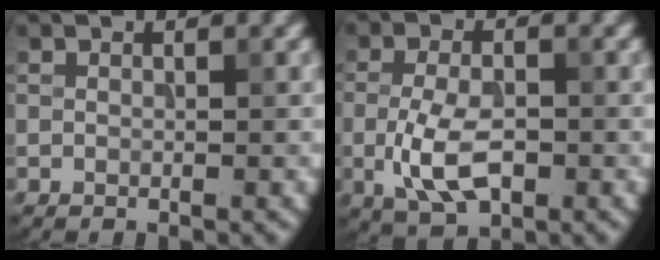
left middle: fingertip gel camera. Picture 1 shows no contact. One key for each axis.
{"total": 4.8, "fx": -1.3, "fy": 2.2, "fz": 4.1, "tx": -0.093, "ty": -0.004, "tz": -0.023}